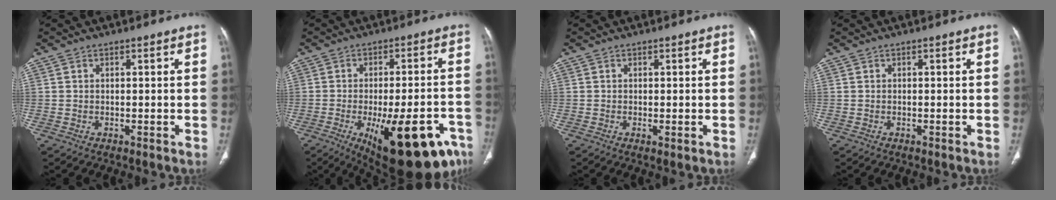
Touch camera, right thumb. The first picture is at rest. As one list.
[{"total": 22.3, "force": [-10.6, 8.2, 17.8], "torque": [-0.186, 0.028, -0.133]}, {"total": 0.9, "force": [-0.2, 0.2, 0.9], "torque": [-0.018, -0.006, 0.000]}, {"total": 0.0}]